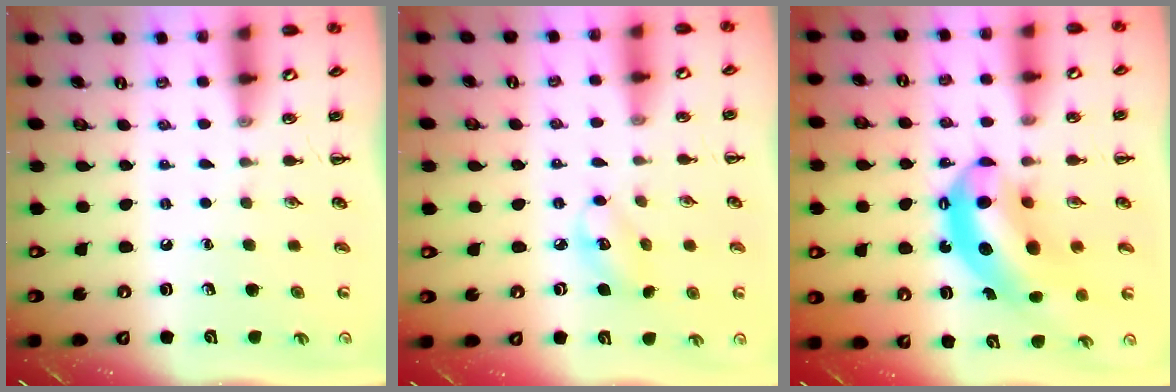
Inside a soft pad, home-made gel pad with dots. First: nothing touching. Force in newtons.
{"total": 5.5, "press": 5.5, "slide": 0.9}
{"total": 13.3, "press": 12.7, "slide": 3.7}